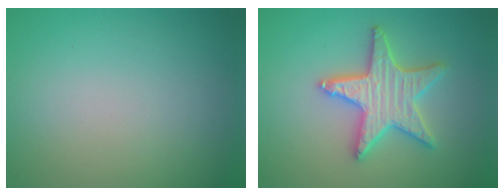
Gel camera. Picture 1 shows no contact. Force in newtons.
{"total": 5.2, "press": 5.1, "slide": 0.9}